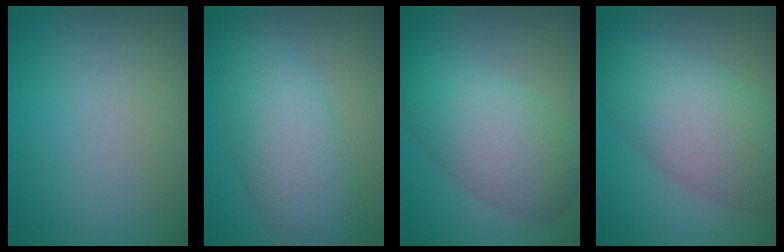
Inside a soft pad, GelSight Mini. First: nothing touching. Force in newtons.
{"total": 6.8, "press": 6.8, "slide": 0.2}
{"total": 6.4, "press": 6.4, "slide": 0.3}
{"total": 7.4, "press": 7.4, "slide": 0.4}